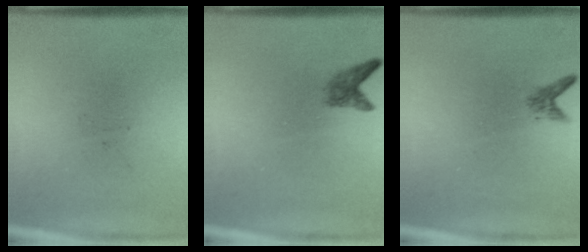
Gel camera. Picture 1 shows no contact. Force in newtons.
{"total": 1.8}
{"total": 1.1}